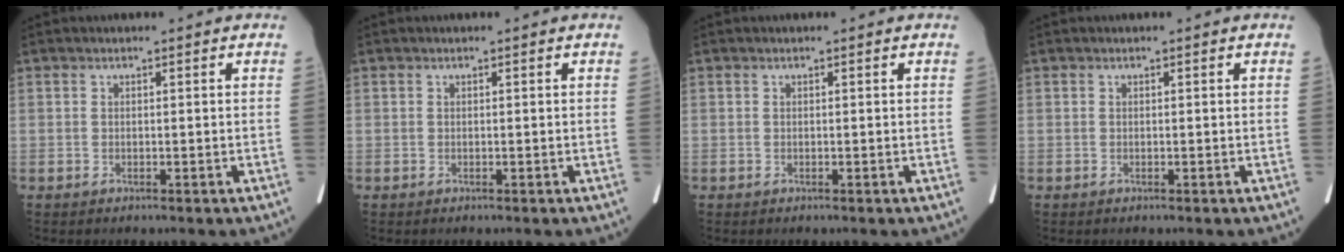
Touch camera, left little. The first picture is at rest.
{"total": 0.0}
{"total": 0.0}
{"total": 0.0}